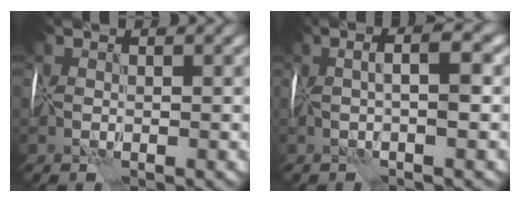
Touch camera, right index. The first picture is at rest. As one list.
[{"total": 3.2, "force": [0.1, 0.2, 3.2], "torque": [-0.046, 0.004, -0.004]}]